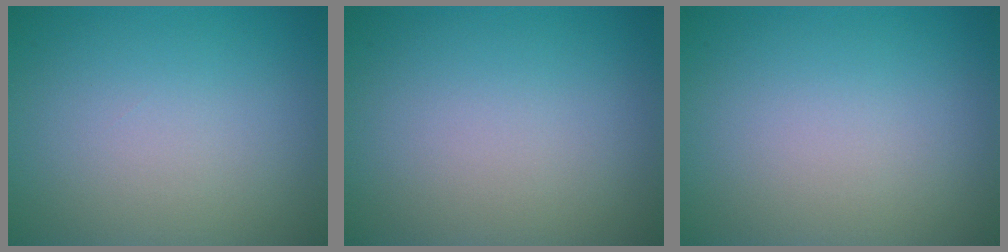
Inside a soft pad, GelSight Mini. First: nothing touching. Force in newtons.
{"total": 0.0}
{"total": 0.0}